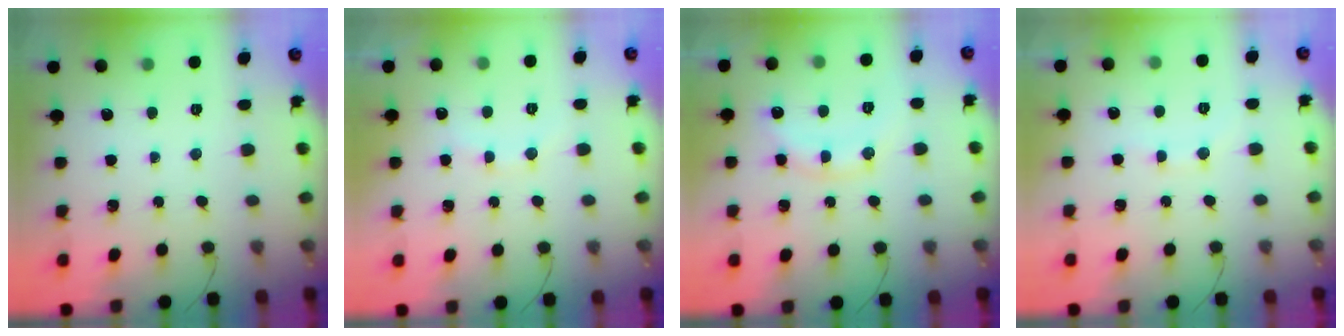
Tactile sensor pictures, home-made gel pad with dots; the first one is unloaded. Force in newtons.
{"total": 7.2, "press": 7.1, "slide": 1.4}
{"total": 13.2, "press": 13.2, "slide": 0.7}
{"total": 6.3, "press": 6.3, "slide": 0.8}